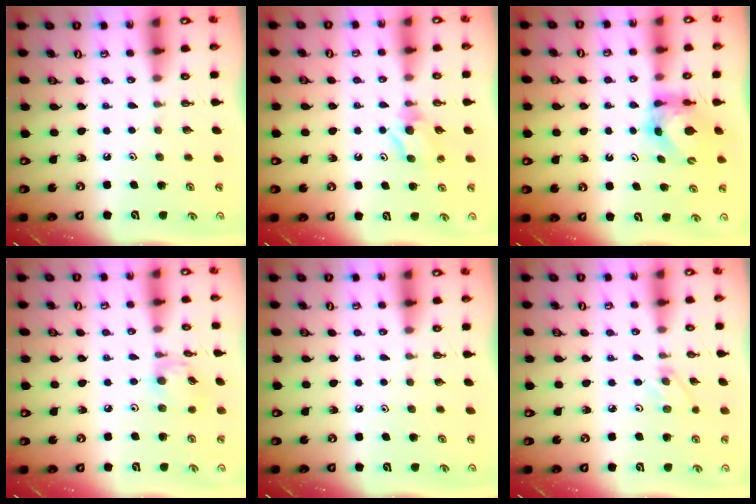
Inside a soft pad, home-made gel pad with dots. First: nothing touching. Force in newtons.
{"total": 6.7, "press": 6.7, "slide": 0.4}
{"total": 6.0, "press": 6.0, "slide": 0.6}
{"total": 6.9, "press": 6.9, "slide": 0.4}
{"total": 0.0}
{"total": 1.9, "press": 1.9, "slide": 0.3}